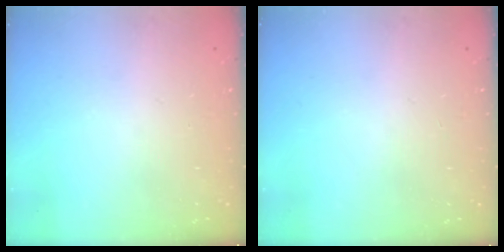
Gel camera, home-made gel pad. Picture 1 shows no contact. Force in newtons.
{"total": 0.0}